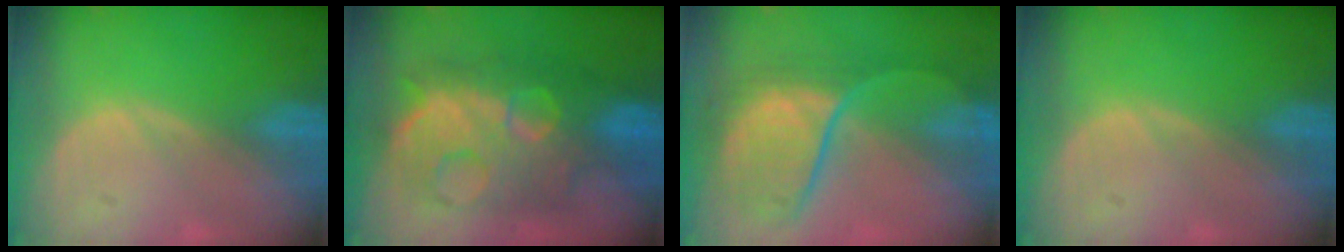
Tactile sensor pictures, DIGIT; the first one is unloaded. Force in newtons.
{"total": 12.4, "press": 12.3, "slide": 1.2}
{"total": 8.8, "press": 8.4, "slide": 2.6}
{"total": 0.0}